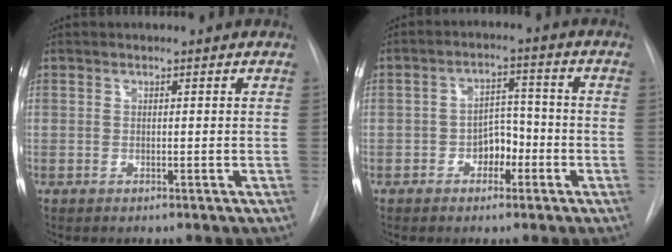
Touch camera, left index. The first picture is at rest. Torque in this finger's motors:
{"motor_torque": [0.16, 0.20, -0.01, 0.00]}